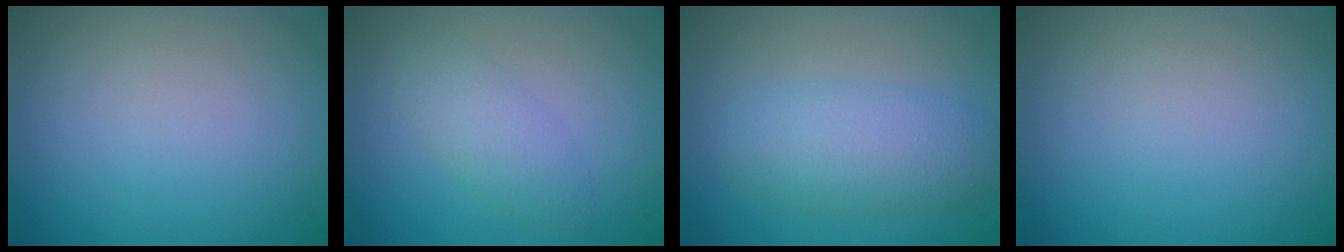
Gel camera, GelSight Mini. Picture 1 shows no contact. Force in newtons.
{"total": 2.2, "press": 2.2, "slide": 0.1}
{"total": 4.2, "press": 4.2, "slide": 0.1}
{"total": 0.0}